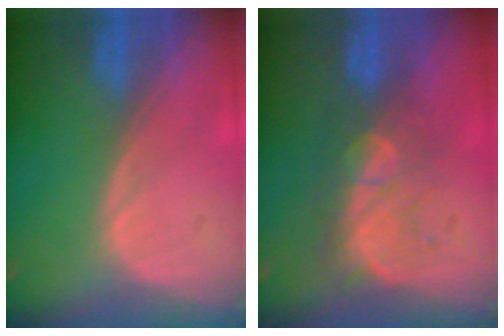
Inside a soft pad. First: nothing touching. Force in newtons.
{"total": 7.6, "press": 7.1, "slide": 2.8}